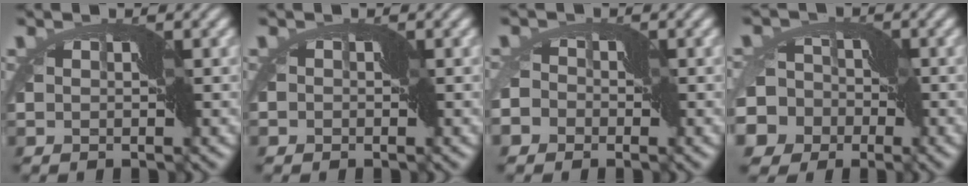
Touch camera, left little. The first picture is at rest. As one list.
[{"total": 1.4, "force": [-0.7, 1.1, 0.5], "torque": [-0.005, 0.000, -0.009]}, {"total": 5.8, "force": [-3.4, 4.3, 1.9], "torque": [-0.027, -0.011, -0.067]}, {"total": 10.0, "force": [-3.3, 8.5, 4.0], "torque": [-0.068, -0.011, -0.085]}]